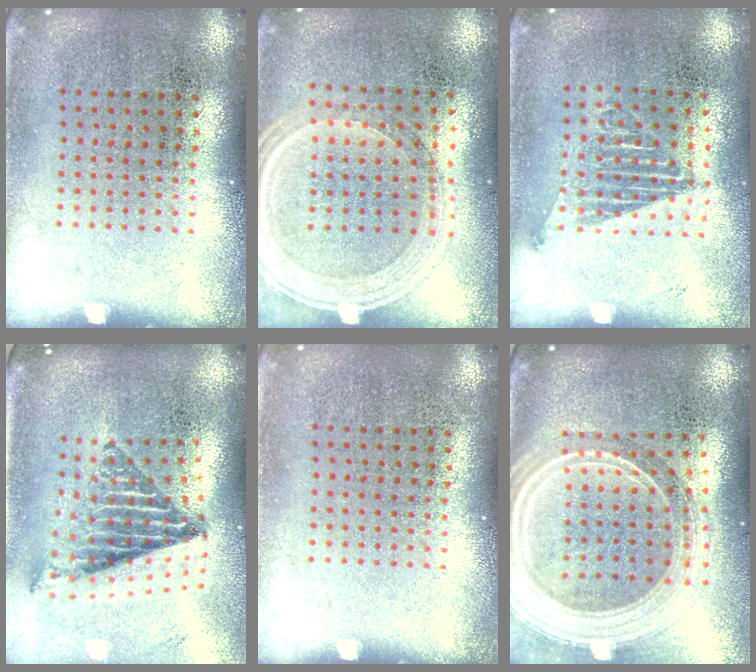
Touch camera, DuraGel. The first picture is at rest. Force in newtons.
{"total": 1.2, "press": 1.1, "slide": 0.3}
{"total": 1.2, "press": 1.0, "slide": 0.6}
{"total": 1.7, "press": 1.4, "slide": 1.0}
{"total": 0.0}
{"total": 2.7, "press": 2.2, "slide": 1.5}